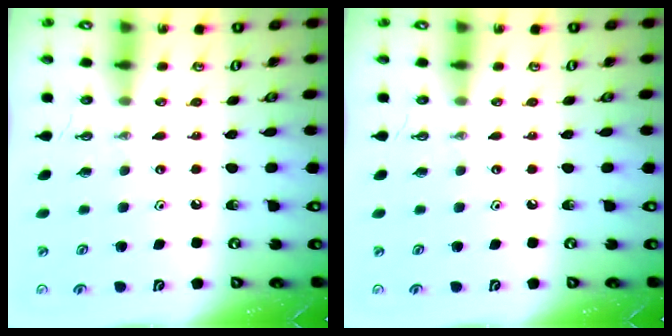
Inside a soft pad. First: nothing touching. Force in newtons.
{"total": 0.0}